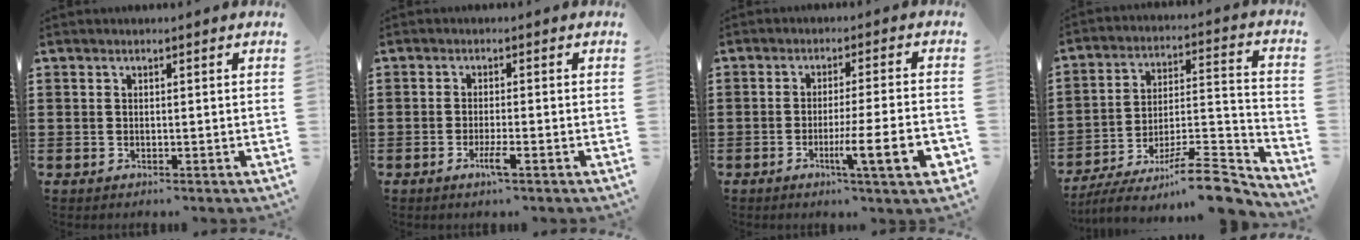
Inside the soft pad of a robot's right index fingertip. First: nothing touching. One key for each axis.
{"total": 2.9, "fx": -1.6, "fy": 0.1, "fz": 2.4, "tx": -0.053, "ty": -0.008, "tz": -0.032}
{"total": 9.5, "fx": -3.5, "fy": 0.6, "fz": 8.8, "tx": -0.142, "ty": -0.005, "tz": -0.058}
{"total": 12.5, "fx": -9.7, "fy": 2.8, "fz": 7.3, "tx": -0.102, "ty": 0.038, "tz": -0.175}